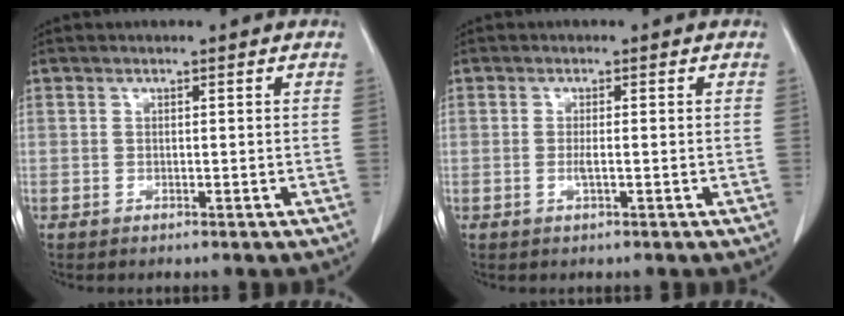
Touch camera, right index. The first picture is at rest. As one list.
[{"total": 1.4, "force": [-0.3, -0.1, 1.3], "torque": [-0.028, -0.003, -0.006]}]